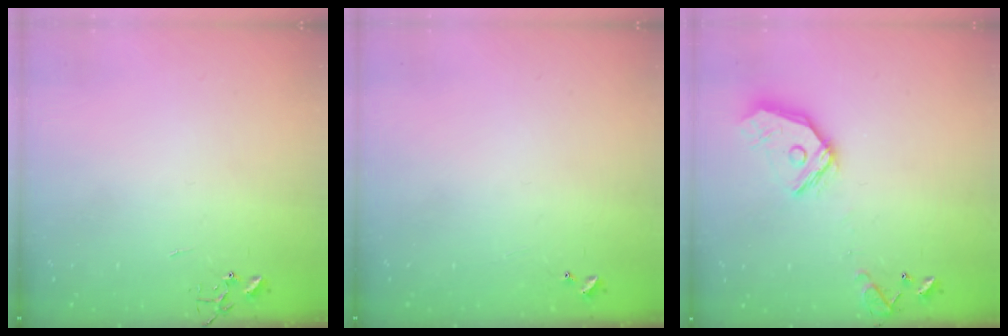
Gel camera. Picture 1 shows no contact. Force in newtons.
{"total": 5.0, "press": 5.0, "slide": 0.6}
{"total": 14.6, "press": 14.4, "slide": 1.8}